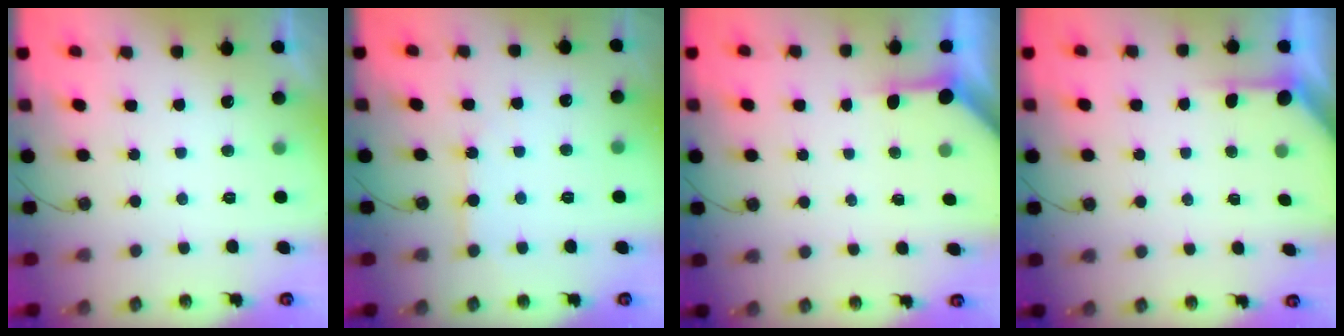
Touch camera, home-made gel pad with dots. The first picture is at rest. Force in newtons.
{"total": 3.9, "press": 3.9, "slide": 0.5}
{"total": 3.0, "press": 3.0, "slide": 0.3}
{"total": 2.2, "press": 2.2, "slide": 0.3}